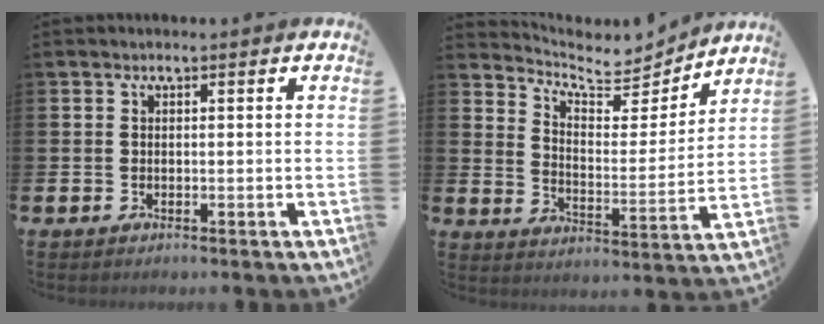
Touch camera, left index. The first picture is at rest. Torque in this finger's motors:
{"motor_torque": [0.03, -0.17, 0.13, 0.01]}